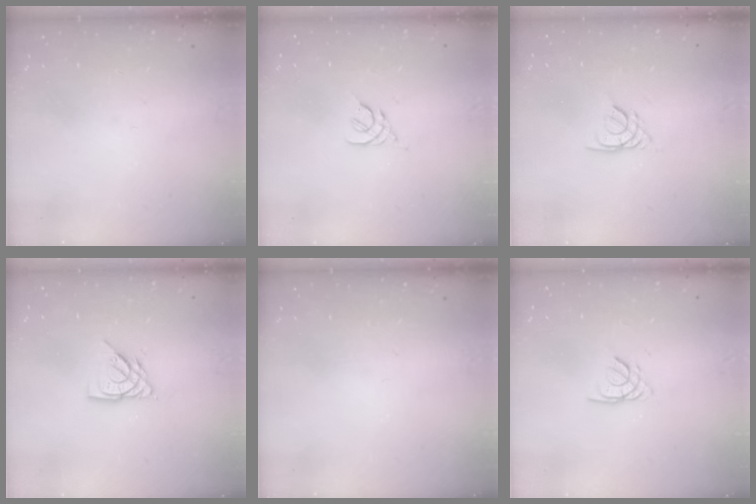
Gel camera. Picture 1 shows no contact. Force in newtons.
{"total": 2.4, "press": 2.3, "slide": 0.6}
{"total": 2.2, "press": 2.1, "slide": 0.5}
{"total": 7.6, "press": 7.6, "slide": 0.5}
{"total": 0.0}
{"total": 1.6, "press": 1.6, "slide": 0.2}